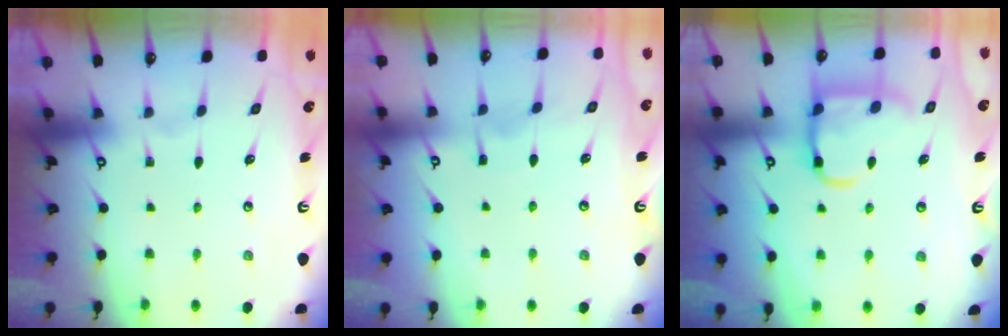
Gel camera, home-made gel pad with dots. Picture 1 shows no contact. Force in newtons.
{"total": 3.8, "press": 3.8, "slide": 0.4}
{"total": 13.4, "press": 13.3, "slide": 1.5}